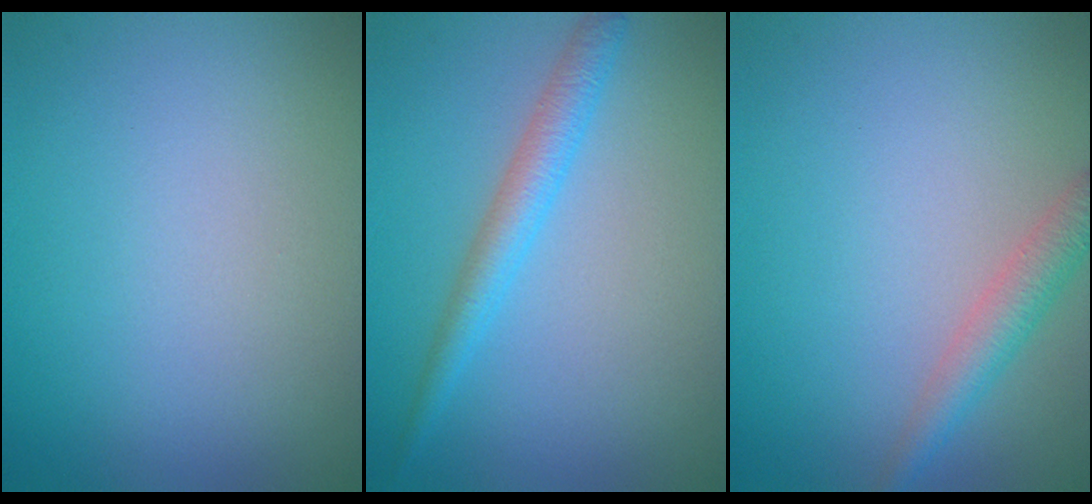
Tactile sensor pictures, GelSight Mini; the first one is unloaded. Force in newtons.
{"total": 2.6, "press": 2.6, "slide": 0.2}
{"total": 2.4, "press": 2.4, "slide": 0.1}